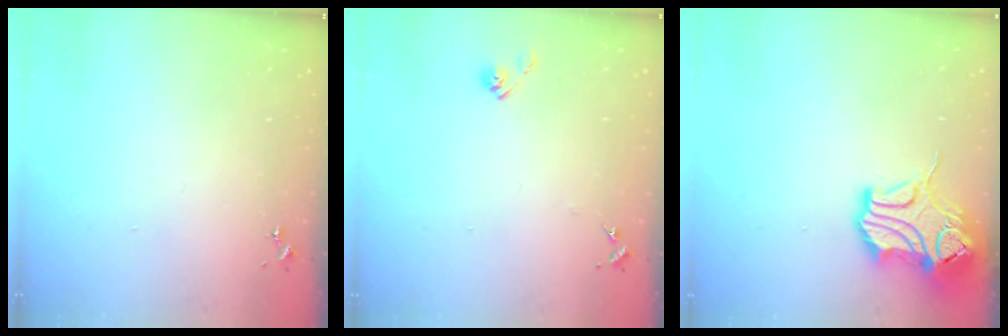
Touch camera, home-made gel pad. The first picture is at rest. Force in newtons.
{"total": 6.2, "press": 6.2, "slide": 0.5}
{"total": 15.7, "press": 15.6, "slide": 2.3}